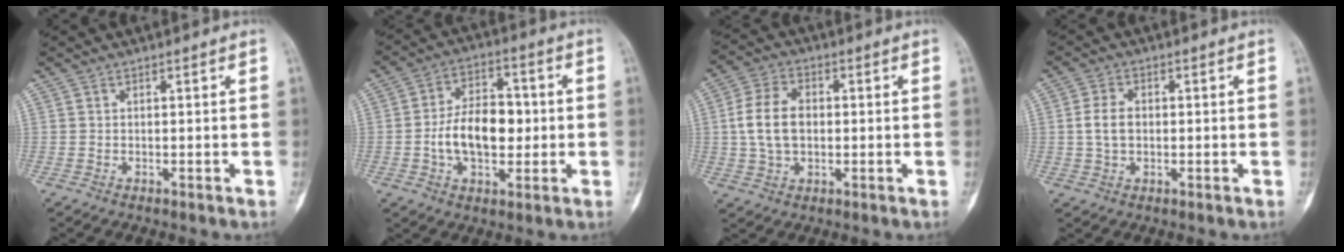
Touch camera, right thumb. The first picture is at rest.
{"total": 12.2, "force": [-0.9, 7.4, 9.6], "torque": [-0.139, 0.021, -0.019]}
{"total": 9.2, "force": [0.3, 6.1, 6.8], "torque": [-0.125, 0.014, 0.003]}
{"total": 4.5, "force": [0.1, 3.0, 3.4], "torque": [-0.065, 0.008, 0.000]}